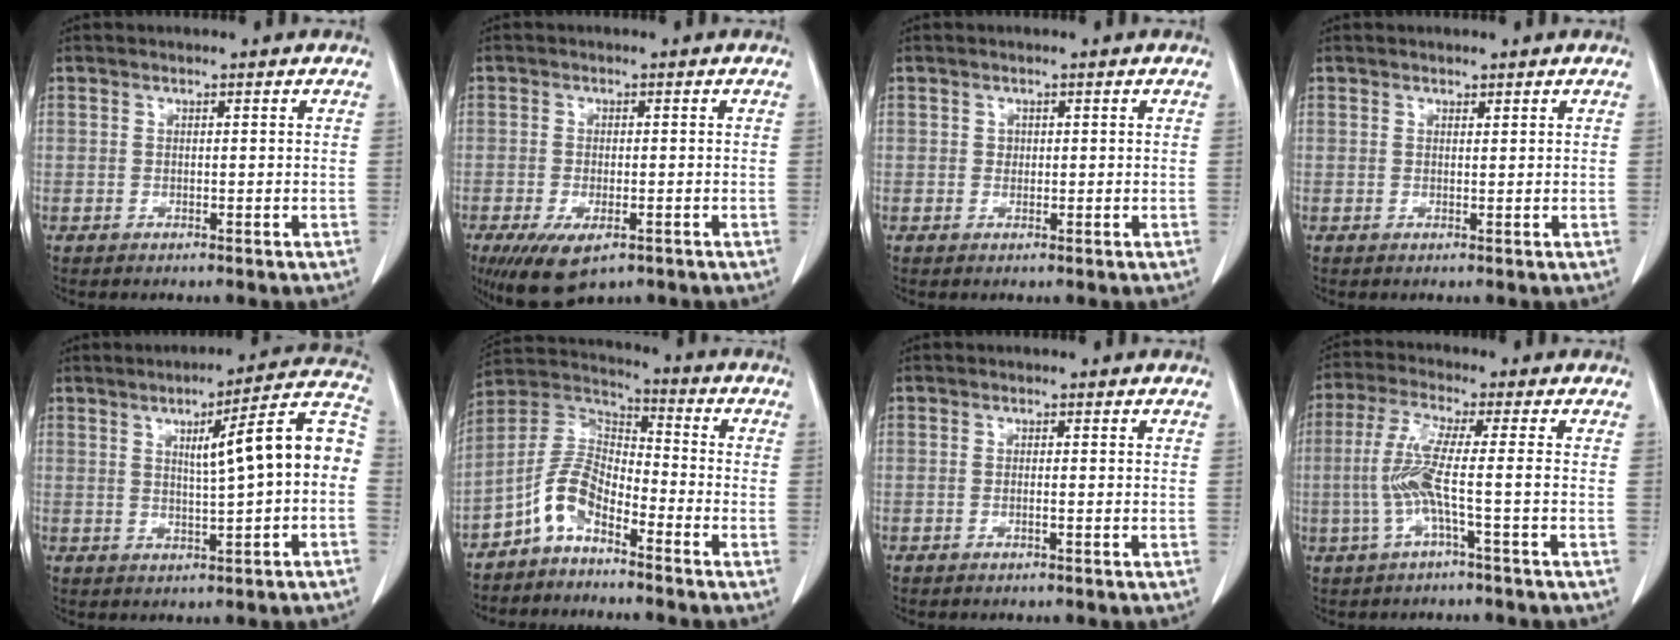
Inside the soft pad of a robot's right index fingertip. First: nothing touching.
{"total": 7.6, "force": [-4.3, 3.0, 5.5], "torque": [-0.094, -0.017, -0.066]}
{"total": 0.8, "force": [0.1, 0.8, 0.3], "torque": [0.000, 0.002, 0.002]}
{"total": 0.6, "force": [0.5, 0.2, 0.1], "torque": [-0.005, -0.005, 0.008]}
{"total": 11.7, "force": [0.8, 0.6, 11.6], "torque": [-0.153, 0.028, 0.006]}
{"total": 7.9, "force": [-4.9, 3.4, 5.2], "torque": [-0.116, 0.024, -0.103]}
{"total": 0.6, "force": [-0.2, -0.1, 0.5], "torque": [-0.010, 0.001, -0.004]}
{"total": 6.1, "force": [-1.1, -0.2, 6.0], "torque": [-0.135, 0.008, -0.024]}